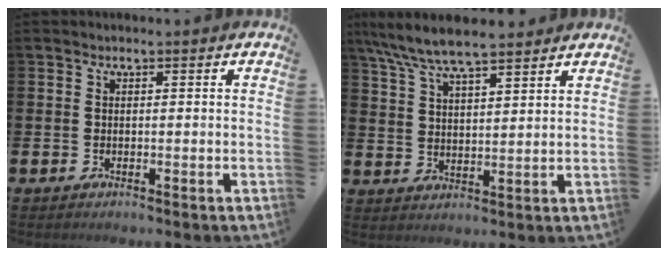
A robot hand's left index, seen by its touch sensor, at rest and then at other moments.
{"total": 7.6, "force": [6.9, 1.3, 2.8], "torque": [-0.080, -0.023, 0.125]}